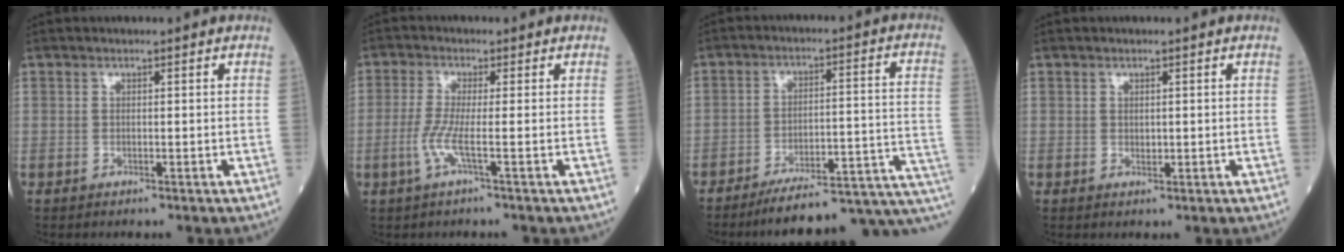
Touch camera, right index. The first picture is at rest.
{"total": 3.8, "force": [-1.2, -0.3, 3.6], "torque": [-0.086, -0.009, -0.032]}
{"total": 17.6, "force": [-15.4, 1.2, 8.6], "torque": [-0.054, 0.040, -0.208]}
{"total": 0.8, "force": [0.1, 0.5, 0.6], "torque": [-0.007, -0.001, 0.003]}